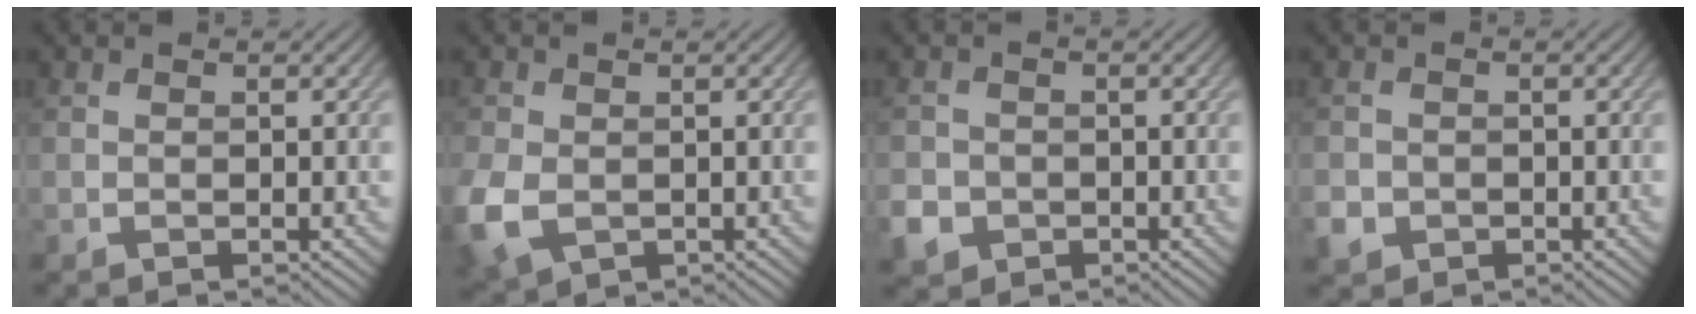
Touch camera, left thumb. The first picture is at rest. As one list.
[{"total": 6.2, "force": [-1.5, 4.5, 4.0], "torque": [-0.119, -0.018, -0.030]}, {"total": 3.8, "force": [-1.7, 3.2, 1.2], "torque": [-0.034, -0.011, -0.038]}, {"total": 2.7, "force": [-1.2, 2.3, 0.8], "torque": [-0.023, -0.010, -0.027]}]